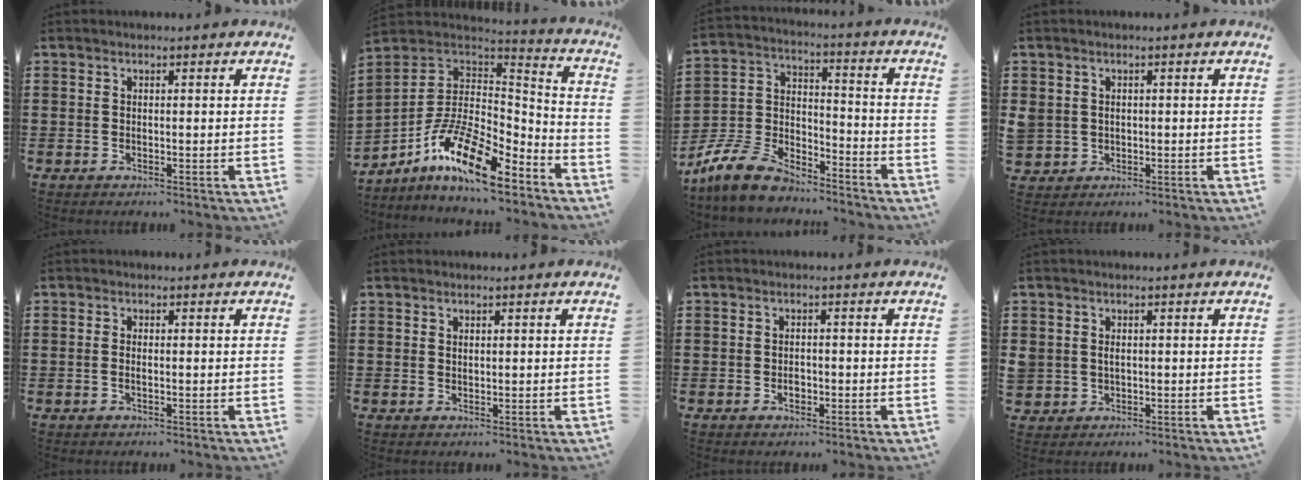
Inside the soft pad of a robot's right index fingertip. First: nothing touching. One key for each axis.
{"total": 15.1, "fx": -8.5, "fy": 5.4, "fz": 11.2, "tx": -0.221, "ty": 0.017, "tz": -0.154}
{"total": 9.1, "fx": -8.2, "fy": 2.6, "fz": 3.2, "tx": -0.081, "ty": 0.016, "tz": -0.164}
{"total": 1.8, "fx": -0.1, "fy": 1.8, "fz": 0.1, "tx": -0.014, "ty": 0.005, "tz": -0.003}
{"total": 0.9, "fx": -0.2, "fy": 0.3, "fz": 0.9, "tx": -0.018, "ty": -0.003, "tz": -0.002}
{"total": 0.6, "fx": 0.5, "fy": 0.3, "fz": 0.2, "tx": -0.004, "ty": 0.002, "tz": 0.010}
{"total": 1.6, "fx": -0.7, "fy": 1.0, "fz": 1.1, "tx": -0.020, "ty": 0.001, "tz": -0.012}
{"total": 1.4, "fx": 0.0, "fy": 1.3, "fz": 0.5, "tx": -0.015, "ty": 0.004, "tz": -0.002}